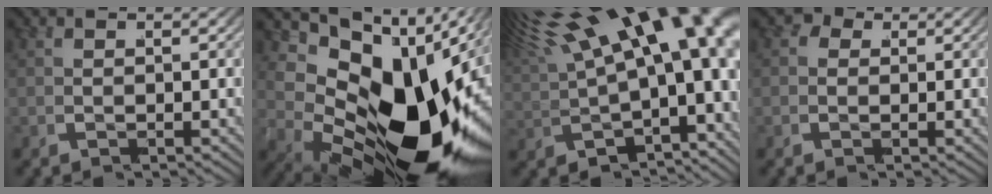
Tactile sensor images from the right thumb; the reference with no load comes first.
{"total": 20.9, "force": [-1.1, 12.9, 16.4], "torque": [-0.271, -0.040, -0.002]}
{"total": 10.8, "force": [2.6, 5.9, 8.6], "torque": [-0.141, -0.006, 0.051]}
{"total": 1.4, "force": [0.2, 1.4, 0.0], "torque": [-0.009, -0.002, -0.004]}